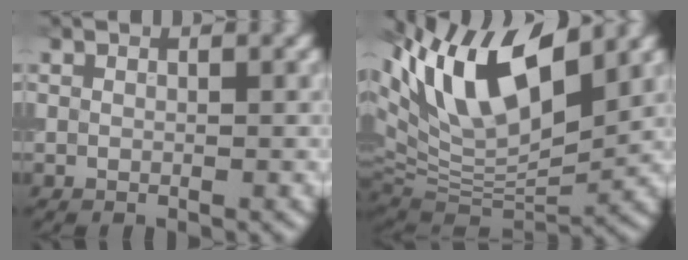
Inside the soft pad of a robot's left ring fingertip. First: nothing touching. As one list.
[{"total": 12.8, "force": [5.9, 4.7, 10.4], "torque": [-0.187, 0.018, 0.105]}]